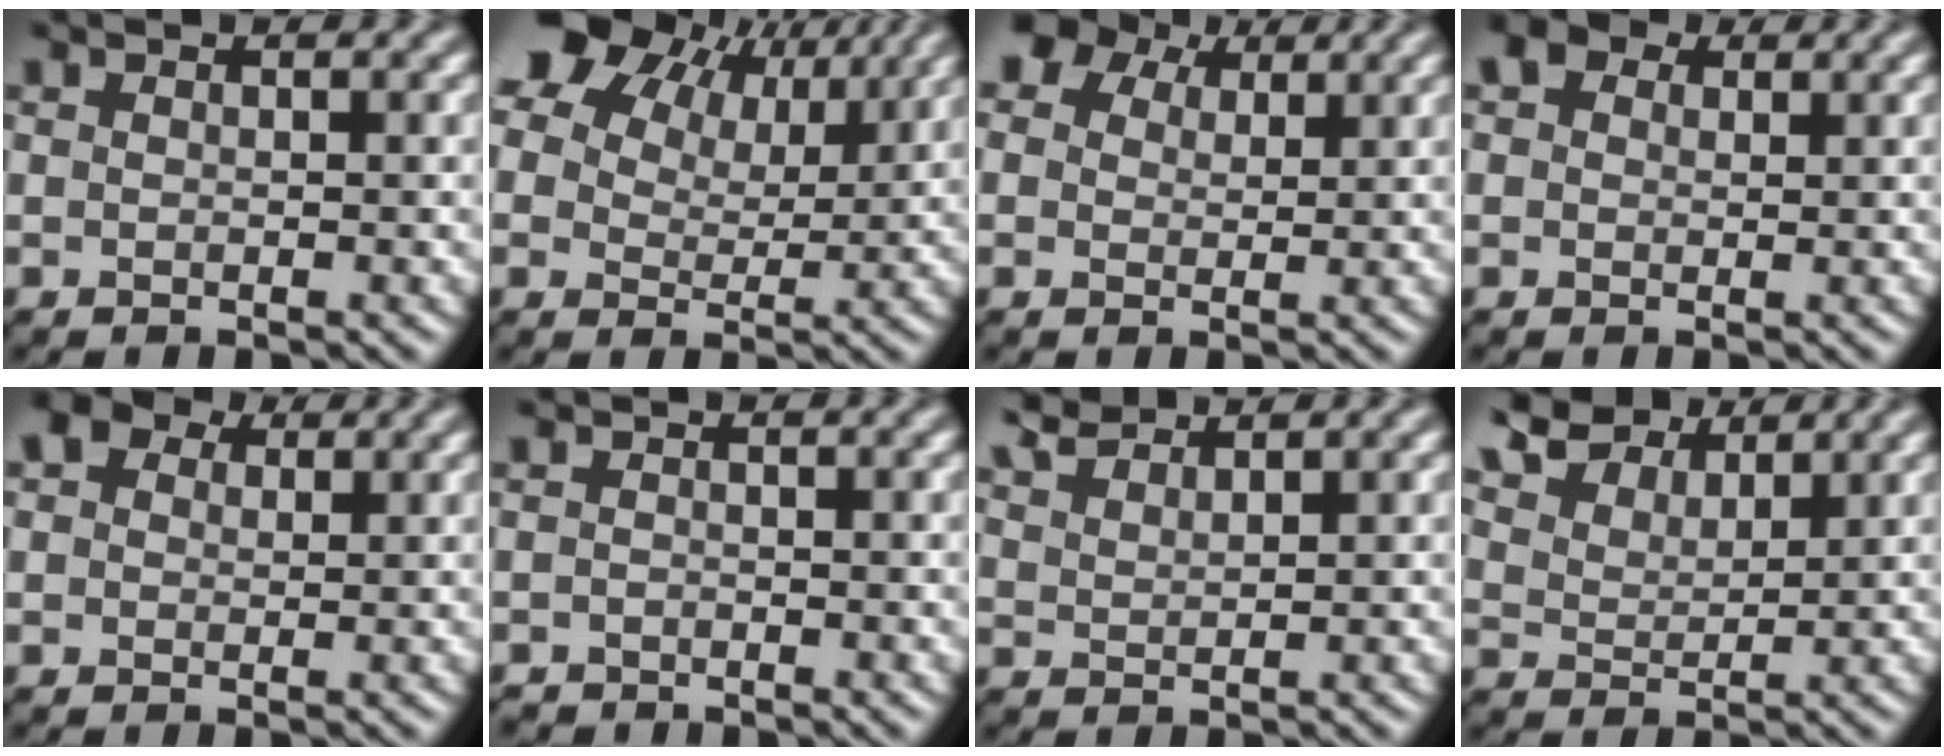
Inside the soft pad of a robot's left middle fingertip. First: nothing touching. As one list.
[{"total": 13.3, "force": [7.4, 8.0, 7.6], "torque": [-0.159, 0.035, 0.113]}, {"total": 4.7, "force": [3.0, 3.1, 1.8], "torque": [-0.042, 0.004, 0.047]}, {"total": 3.0, "force": [1.7, 2.1, 1.4], "torque": [-0.026, 0.004, 0.015]}, {"total": 4.5, "force": [2.5, 3.0, 2.1], "torque": [-0.037, 0.009, 0.017]}, {"total": 1.1, "force": [-0.9, 0.5, -0.1], "torque": [0.008, -0.002, -0.018]}, {"total": 3.0, "force": [2.8, 0.6, 0.9], "torque": [-0.023, 0.012, 0.056]}, {"total": 8.9, "force": [7.3, 3.7, 3.3], "torque": [-0.098, 0.011, 0.128]}]